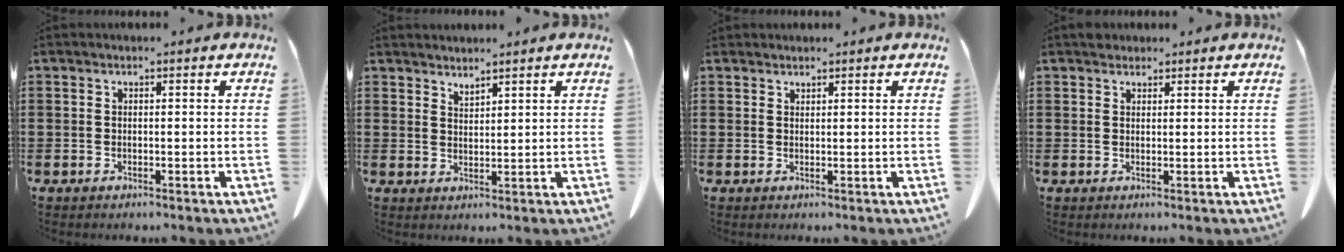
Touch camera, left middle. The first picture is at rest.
{"total": 2.1, "force": [2.1, -0.1, -0.1], "torque": [-0.003, -0.003, 0.041]}
{"total": 1.0, "force": [1.0, 0.2, 0.0], "torque": [-0.003, -0.002, 0.021]}
{"total": 1.6, "force": [1.4, 0.7, 0.0], "torque": [0.003, -0.002, 0.028]}